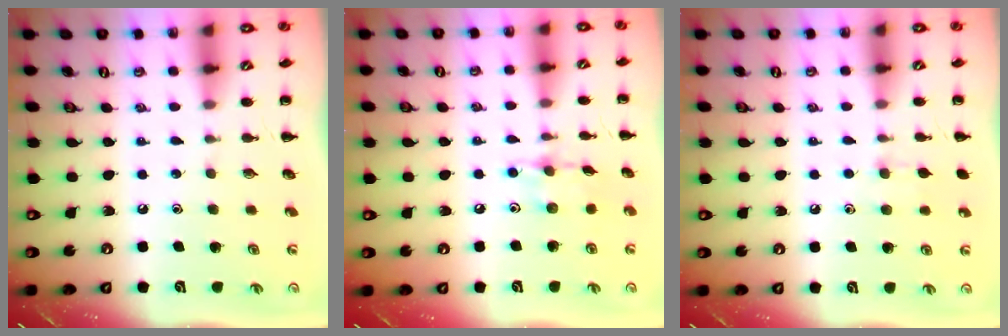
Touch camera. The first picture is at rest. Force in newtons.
{"total": 6.9, "press": 6.8, "slide": 1.0}
{"total": 5.7, "press": 5.6, "slide": 1.4}